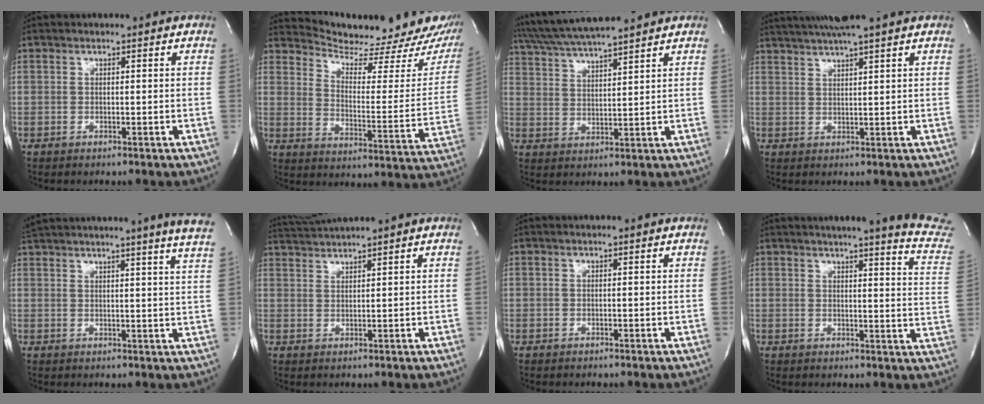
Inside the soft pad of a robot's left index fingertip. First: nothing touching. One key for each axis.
{"total": 20.0, "fx": 19.0, "fy": 2.0, "fz": 6.1, "tx": -0.085, "ty": -0.089, "tz": 0.242}
{"total": 13.3, "fx": 11.8, "fy": 0.6, "fz": 6.1, "tx": -0.118, "ty": 0.026, "tz": 0.198}
{"total": 10.0, "fx": 8.6, "fy": -0.4, "fz": 5.1, "tx": -0.091, "ty": 0.028, "tz": 0.123}
{"total": 16.4, "fx": 14.3, "fy": -2.5, "fz": 7.5, "tx": -0.128, "ty": -0.037, "tz": 0.178}
{"total": 4.5, "fx": 4.2, "fy": -1.6, "fz": 0.8, "tx": -0.017, "ty": 0.008, "tz": 0.082}
{"total": 0.0}
{"total": 15.8, "fx": 14.4, "fy": -0.4, "fz": 6.4, "tx": -0.075, "ty": -0.082, "tz": 0.148}